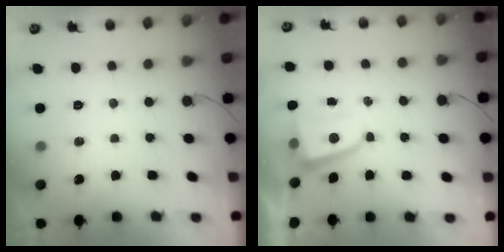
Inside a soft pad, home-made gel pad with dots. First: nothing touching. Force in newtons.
{"total": 2.6, "press": 2.6, "slide": 0.4}